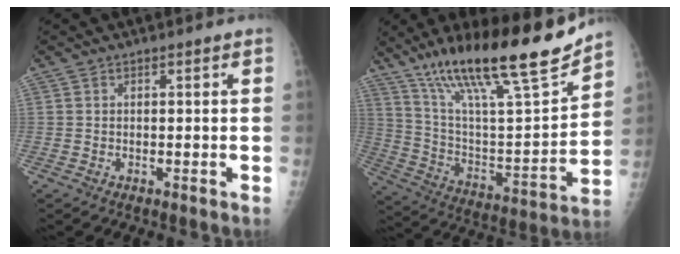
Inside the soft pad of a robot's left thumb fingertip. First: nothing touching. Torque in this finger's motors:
{"motor_torque": [0.30, 0.17, 1.43, -1.34, 0.16]}